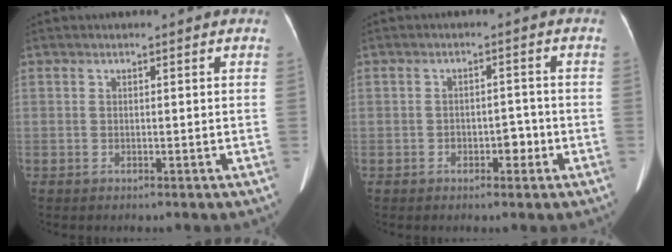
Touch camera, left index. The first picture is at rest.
{"total": 2.8, "force": [-1.3, 1.6, 1.9], "torque": [-0.025, 0.007, -0.016]}